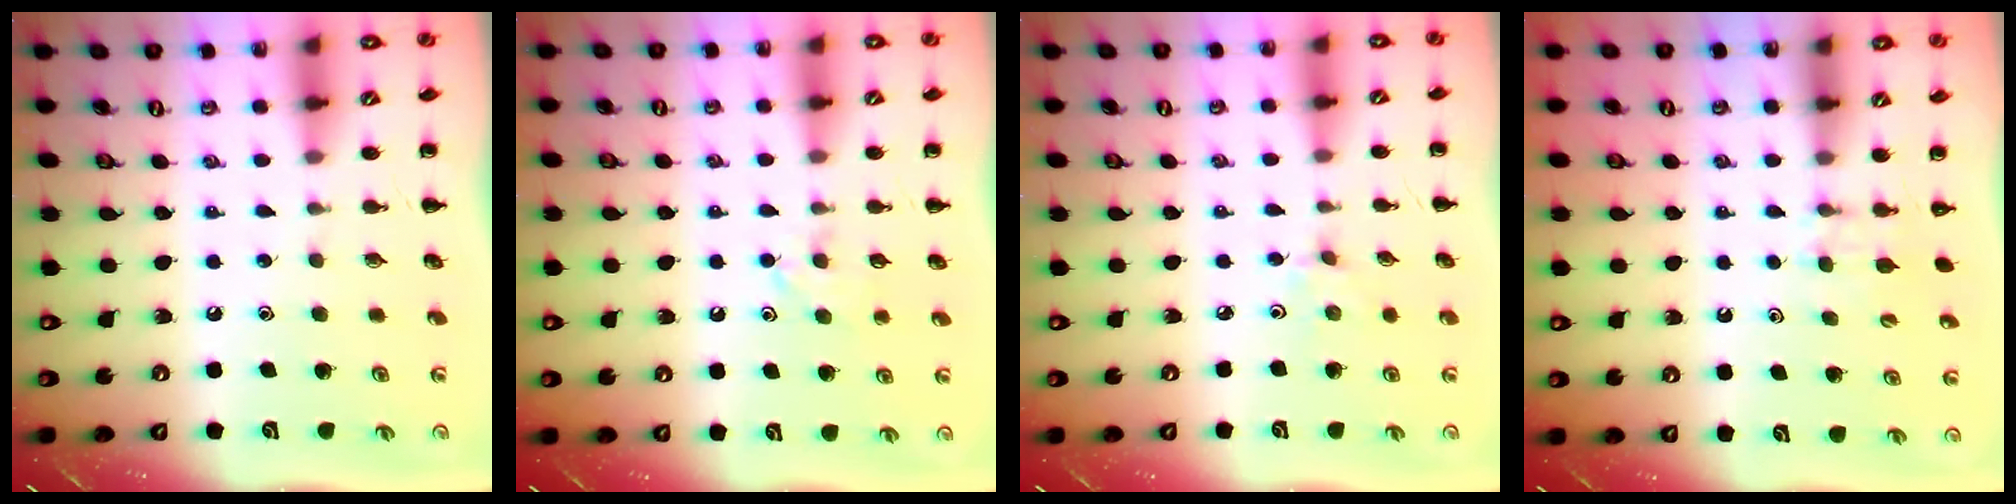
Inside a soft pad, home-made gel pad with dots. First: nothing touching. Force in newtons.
{"total": 5.8, "press": 5.6, "slide": 1.6}
{"total": 2.0, "press": 1.9, "slide": 0.7}
{"total": 4.0, "press": 3.8, "slide": 1.4}